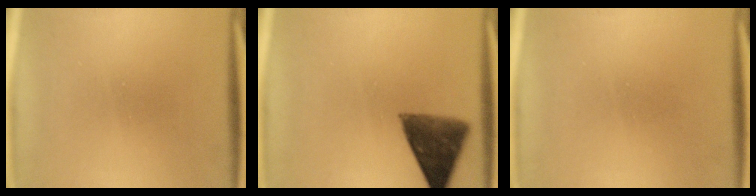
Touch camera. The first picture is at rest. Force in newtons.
{"total": 9.5}
{"total": 1.7}